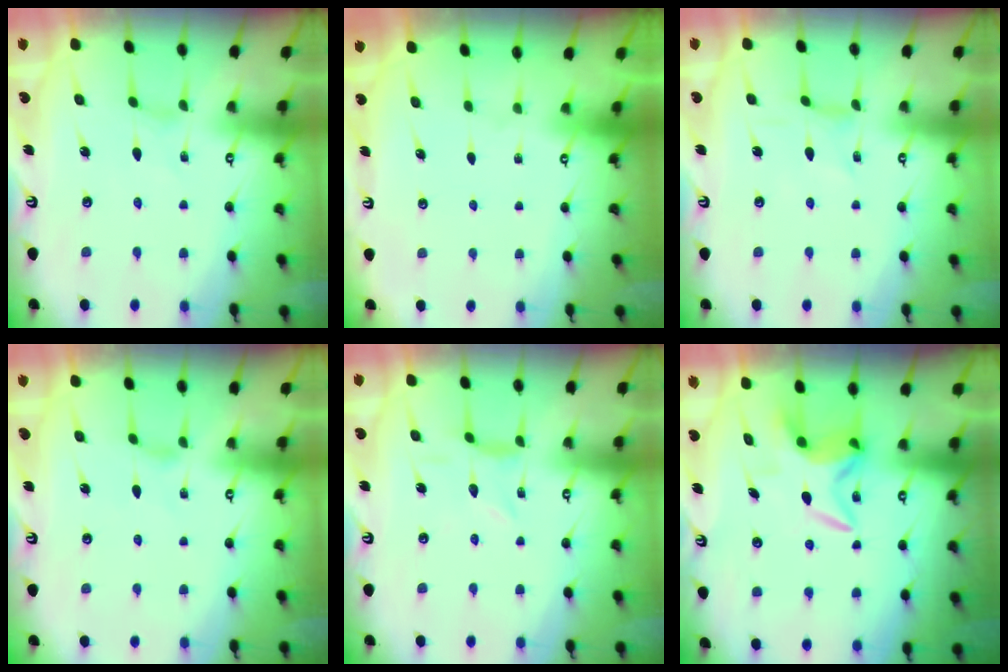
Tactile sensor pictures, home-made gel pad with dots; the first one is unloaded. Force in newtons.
{"total": 0.0}
{"total": 0.0}
{"total": 0.0}
{"total": 1.2, "press": 1.2, "slide": 0.1}
{"total": 6.4, "press": 6.4, "slide": 0.7}